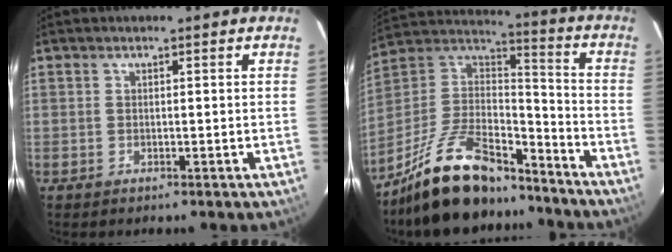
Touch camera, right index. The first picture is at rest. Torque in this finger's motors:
{"motor_torque": [1.14, -1.00, 0.68, 0.09]}